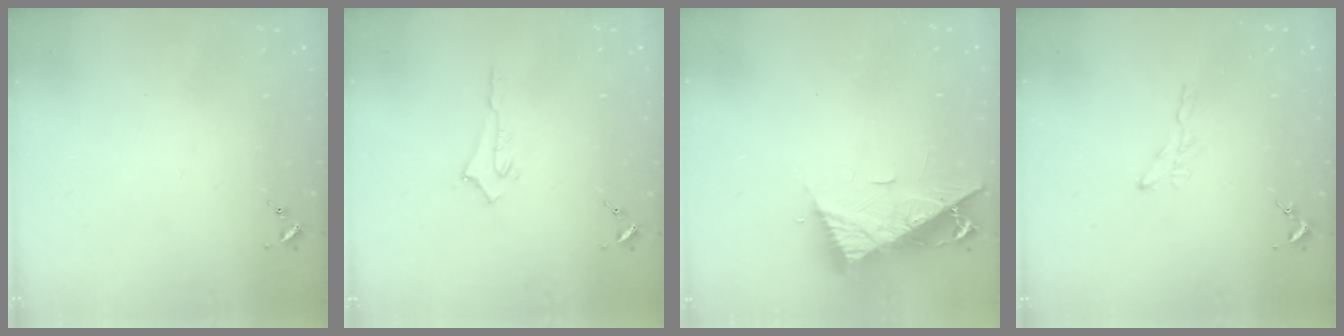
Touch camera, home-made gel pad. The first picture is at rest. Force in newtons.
{"total": 2.5, "press": 2.5, "slide": 0.2}
{"total": 11.7, "press": 11.6, "slide": 0.9}
{"total": 4.2, "press": 4.2, "slide": 0.5}